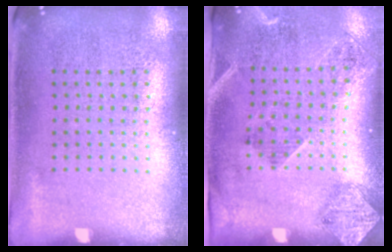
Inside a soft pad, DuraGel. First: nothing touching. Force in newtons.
{"total": 1.7, "press": 1.3, "slide": 1.1}